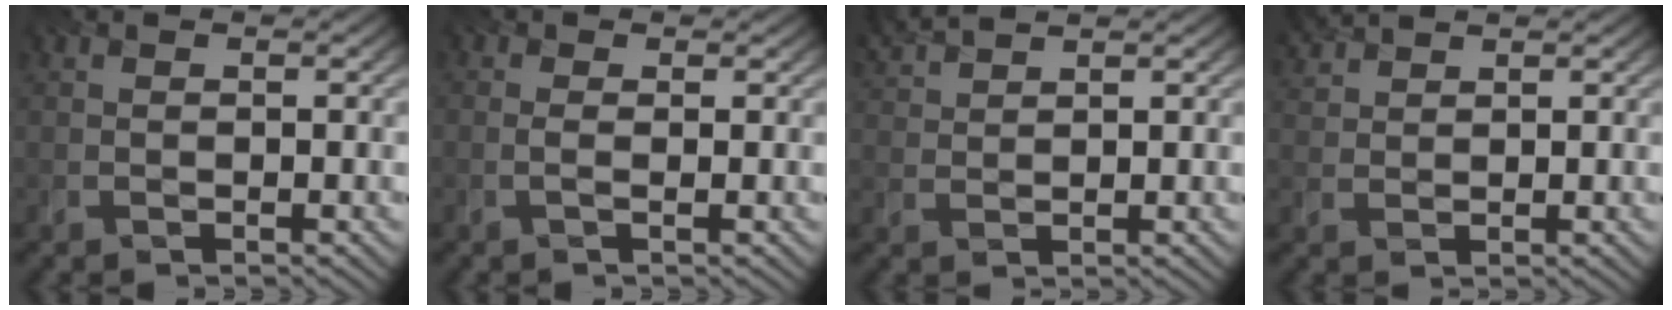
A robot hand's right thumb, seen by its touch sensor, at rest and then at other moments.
{"total": 0.7, "force": [0.0, 0.2, 0.7], "torque": [-0.018, -0.001, -0.003]}
{"total": 3.5, "force": [3.2, 0.6, 1.3], "torque": [-0.037, 0.017, 0.068]}
{"total": 2.7, "force": [2.6, 0.7, 0.6], "torque": [-0.021, 0.013, 0.059]}